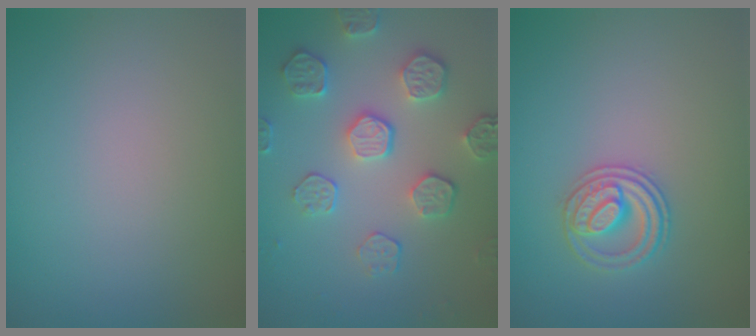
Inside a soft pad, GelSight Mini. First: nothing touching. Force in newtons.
{"total": 4.2, "press": 3.9, "slide": 1.6}
{"total": 2.6, "press": 2.5, "slide": 0.7}